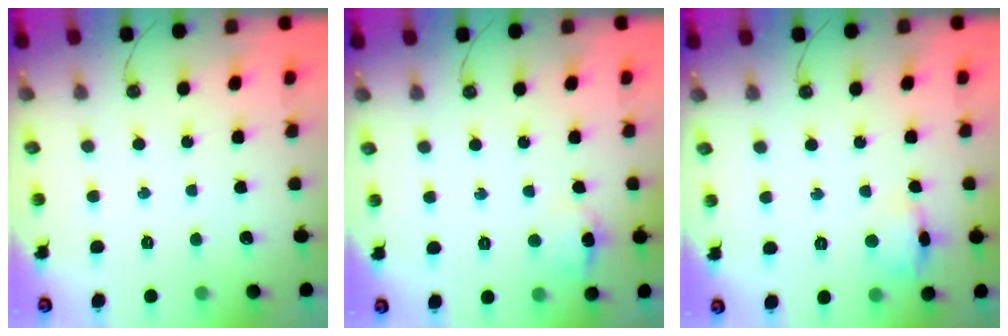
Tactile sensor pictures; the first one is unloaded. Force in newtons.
{"total": 7.7, "press": 7.7, "slide": 0.8}
{"total": 6.1, "press": 6.0, "slide": 1.2}